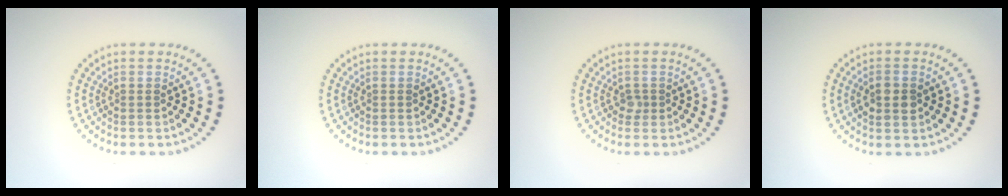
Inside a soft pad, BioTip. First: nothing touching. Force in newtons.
{"total": 0.0}
{"total": 0.8, "press": 0.6, "slide": 0.5}
{"total": 2.0, "press": 2.0, "slide": 0.1}